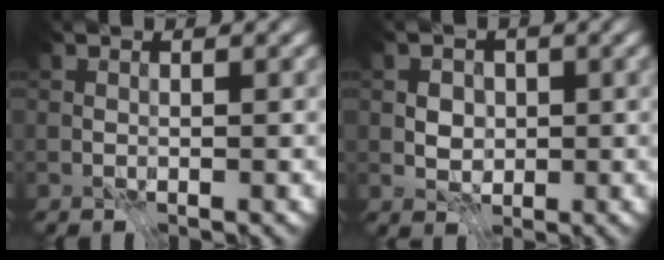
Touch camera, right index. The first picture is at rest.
{"total": 2.6, "force": [-0.1, 2.1, 1.5], "torque": [-0.017, 0.008, -0.008]}